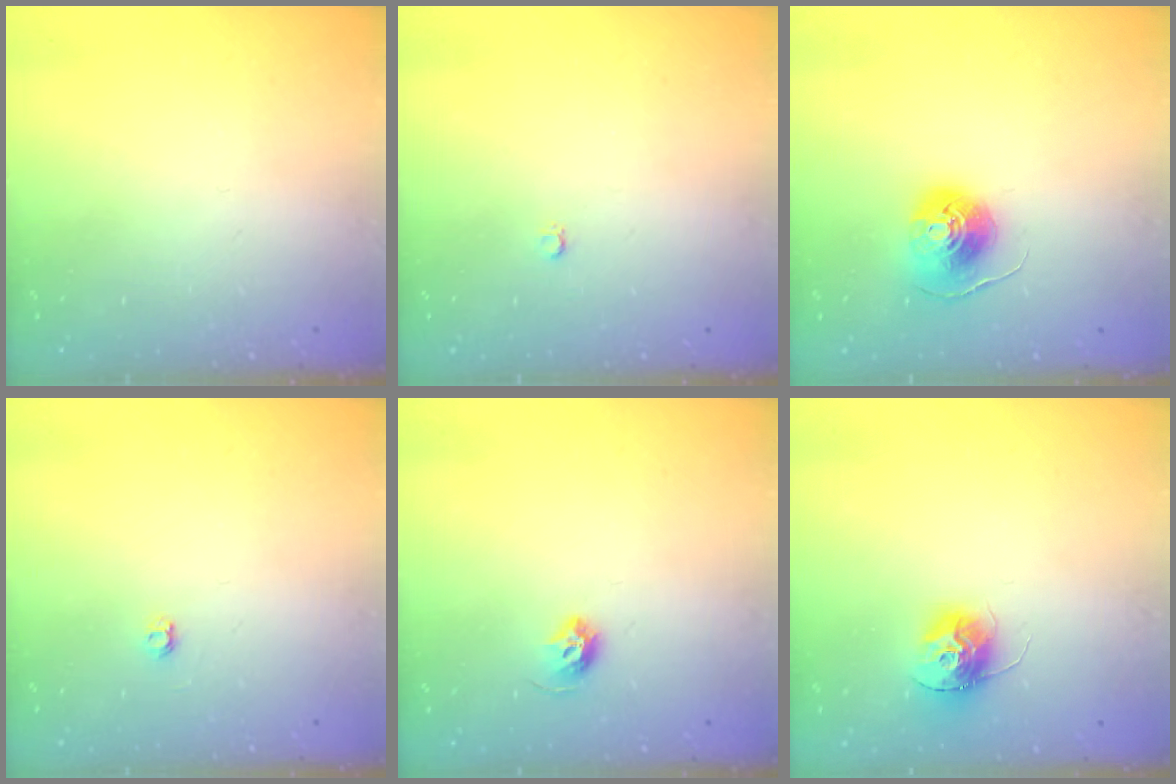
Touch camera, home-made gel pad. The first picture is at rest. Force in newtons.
{"total": 2.0, "press": 2.0, "slide": 0.2}
{"total": 8.5, "press": 8.5, "slide": 0.3}
{"total": 2.9, "press": 2.9, "slide": 0.3}
{"total": 6.4, "press": 6.4, "slide": 1.1}
{"total": 12.3, "press": 12.2, "slide": 0.9}